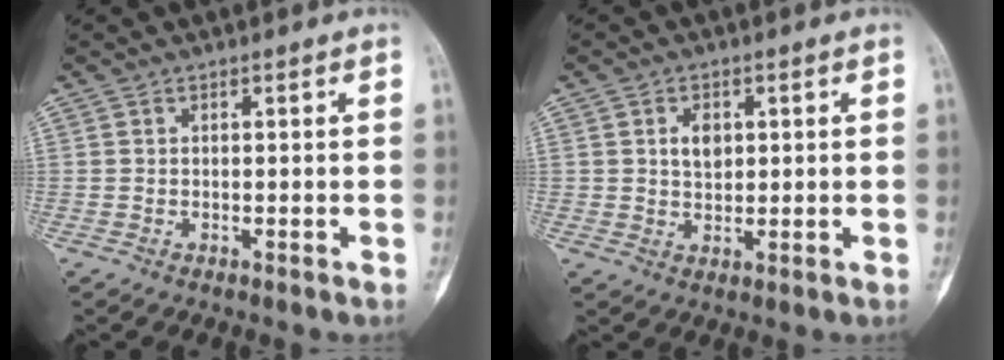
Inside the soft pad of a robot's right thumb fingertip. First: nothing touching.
{"total": 4.1, "force": [1.1, 3.0, 2.6], "torque": [-0.023, -0.004, 0.020]}